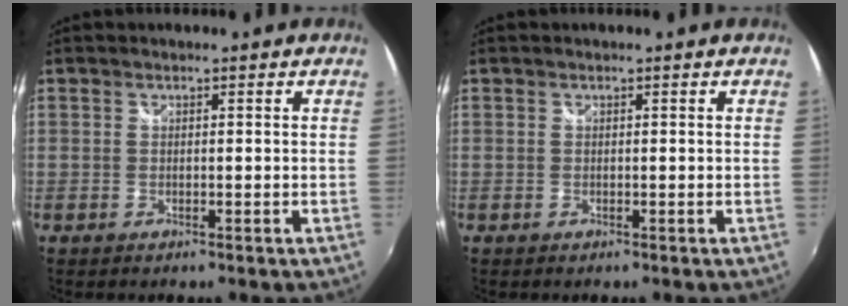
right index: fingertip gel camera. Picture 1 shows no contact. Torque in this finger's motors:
{"motor_torque": [0.00, 0.00, 0.00, 0.00]}